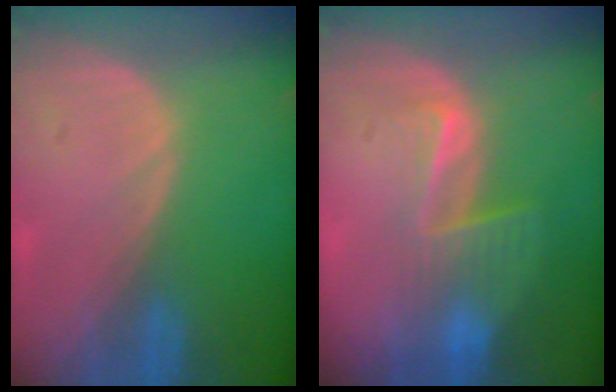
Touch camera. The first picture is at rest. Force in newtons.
{"total": 6.6, "press": 5.6, "slide": 3.5}